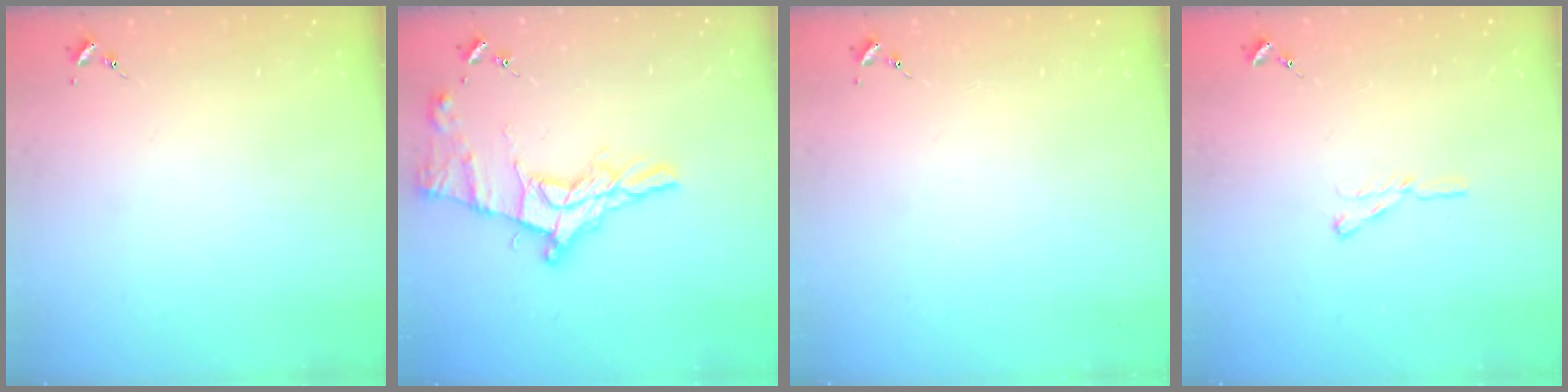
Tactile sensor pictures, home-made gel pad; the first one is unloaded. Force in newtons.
{"total": 16.2, "press": 16.1, "slide": 1.0}
{"total": 0.0}
{"total": 4.4, "press": 4.4, "slide": 0.5}